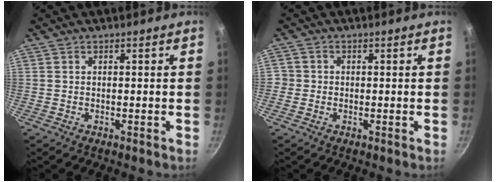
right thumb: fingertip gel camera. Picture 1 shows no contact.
{"total": 1.7, "force": [-0.6, 1.6, 0.3], "torque": [0.001, 0.007, -0.012]}